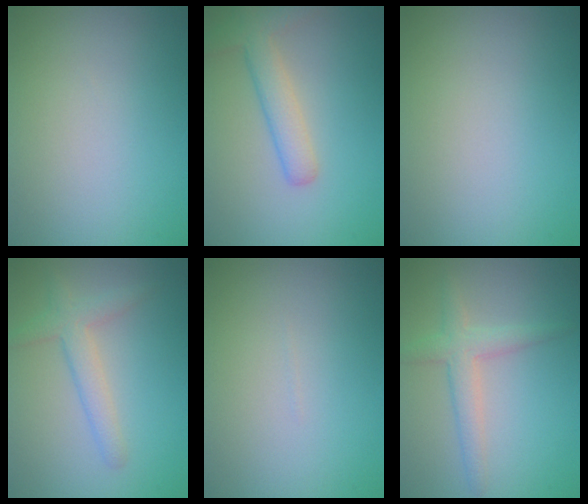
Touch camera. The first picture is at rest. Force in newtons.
{"total": 3.3, "press": 3.3, "slide": 0.2}
{"total": 0.0}
{"total": 2.7, "press": 2.6, "slide": 0.1}
{"total": 0.0}
{"total": 1.9, "press": 1.8, "slide": 0.3}